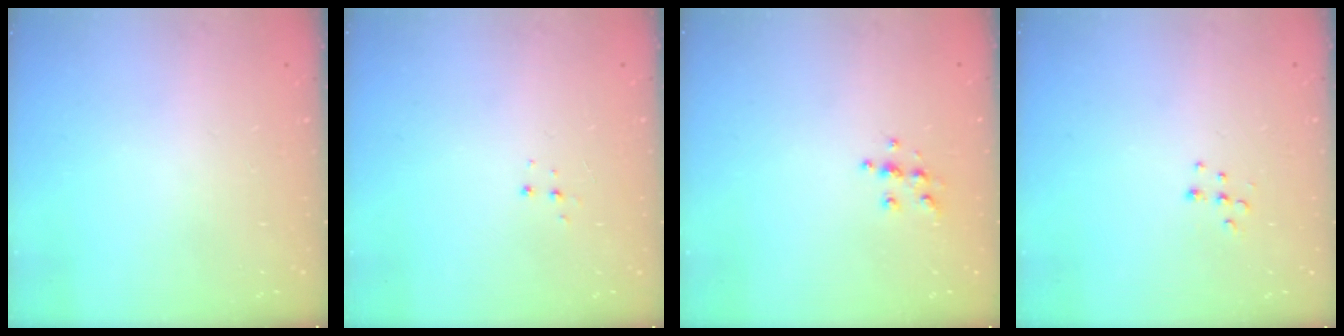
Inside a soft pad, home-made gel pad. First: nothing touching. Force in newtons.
{"total": 5.2, "press": 5.2, "slide": 0.3}
{"total": 5.9, "press": 5.9, "slide": 0.6}
{"total": 6.7, "press": 6.7, "slide": 0.4}